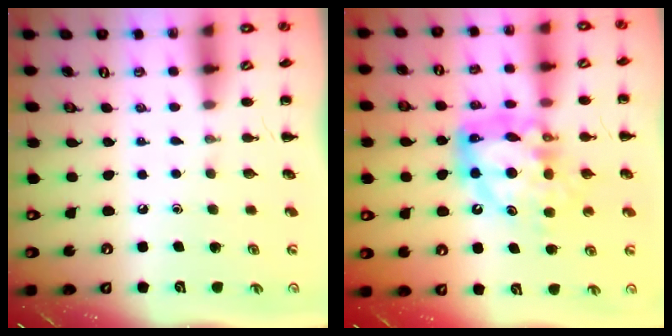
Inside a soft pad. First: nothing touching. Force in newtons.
{"total": 14.4, "press": 13.8, "slide": 4.1}